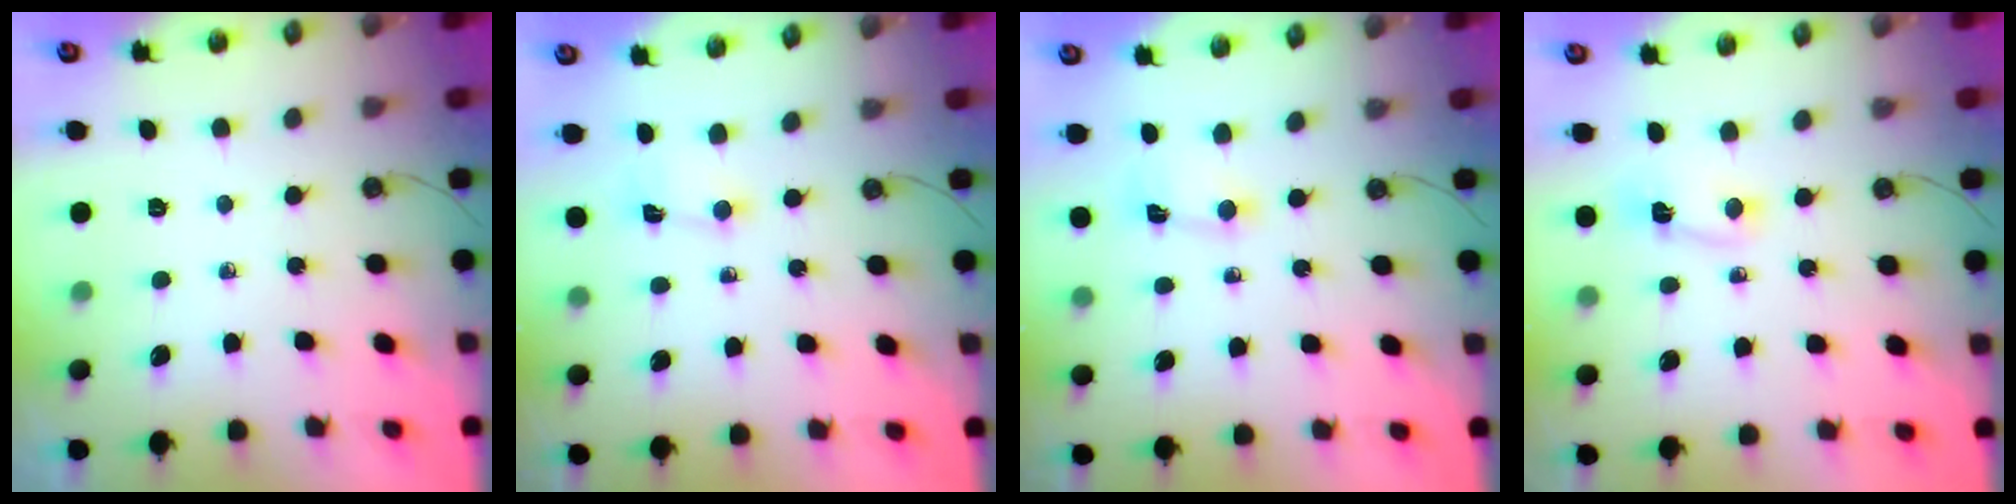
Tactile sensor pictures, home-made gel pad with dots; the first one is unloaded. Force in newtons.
{"total": 0.8, "press": 0.7, "slide": 0.5}
{"total": 1.5, "press": 1.5, "slide": 0.2}
{"total": 2.6, "press": 2.6, "slide": 0.6}